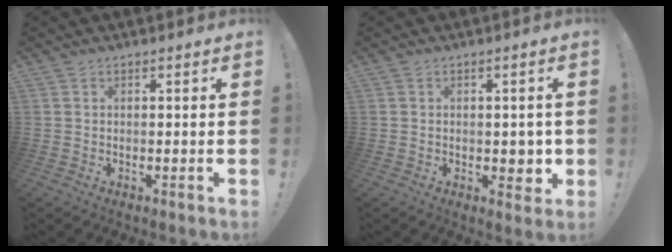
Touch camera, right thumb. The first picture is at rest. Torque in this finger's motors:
{"motor_torque": [0.63, 0.67, 0.49, 0.06, 0.03]}